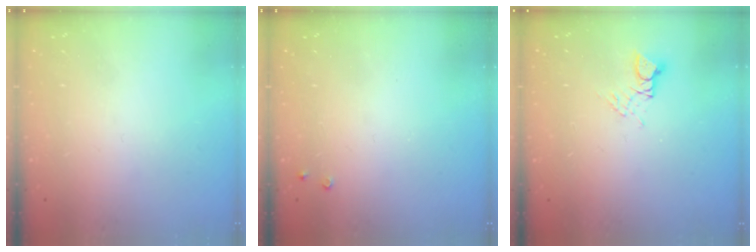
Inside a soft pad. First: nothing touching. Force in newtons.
{"total": 1.8, "press": 1.8, "slide": 0.4}
{"total": 3.7, "press": 3.6, "slide": 0.5}